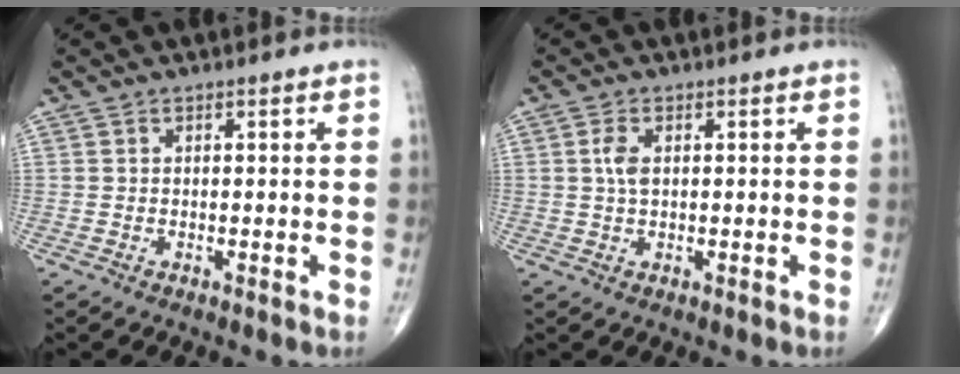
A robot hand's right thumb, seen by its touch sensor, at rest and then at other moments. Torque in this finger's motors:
{"motor_torque": [0.99, 0.92, 0.75, -0.01, 0.02]}